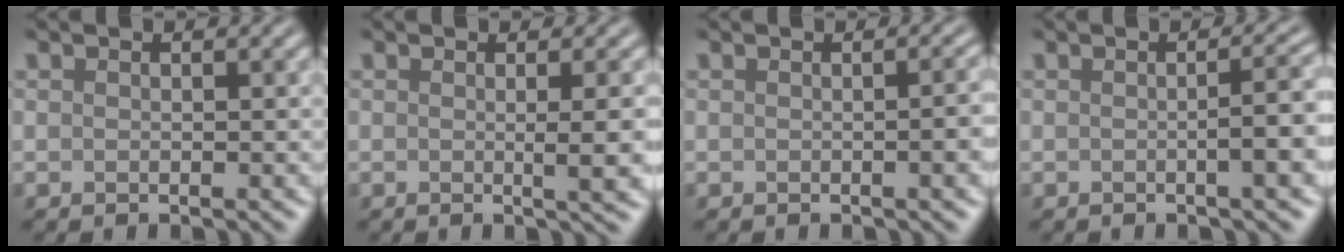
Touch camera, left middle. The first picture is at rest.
{"total": 3.6, "force": [0.0, 0.9, 3.5], "torque": [-0.037, 0.002, 0.001]}
{"total": 3.4, "force": [-0.2, 1.4, 3.1], "torque": [-0.009, 0.014, -0.006]}
{"total": 4.0, "force": [-0.3, 1.0, 3.8], "torque": [-0.040, 0.012, -0.007]}